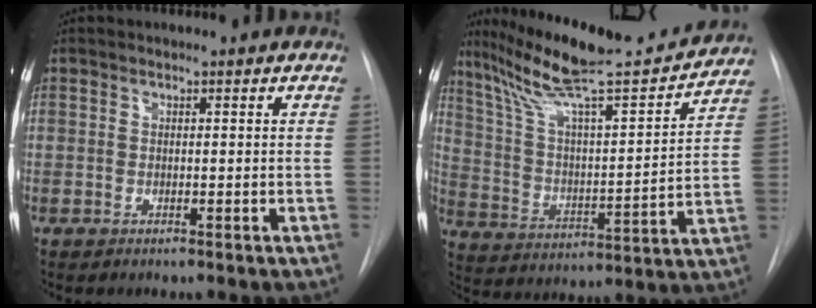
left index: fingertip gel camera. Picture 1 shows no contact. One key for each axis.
{"total": 23.2, "fx": 20.0, "fy": 2.2, "fz": 11.6, "tx": -0.196, "ty": 0.001, "tz": 0.306}